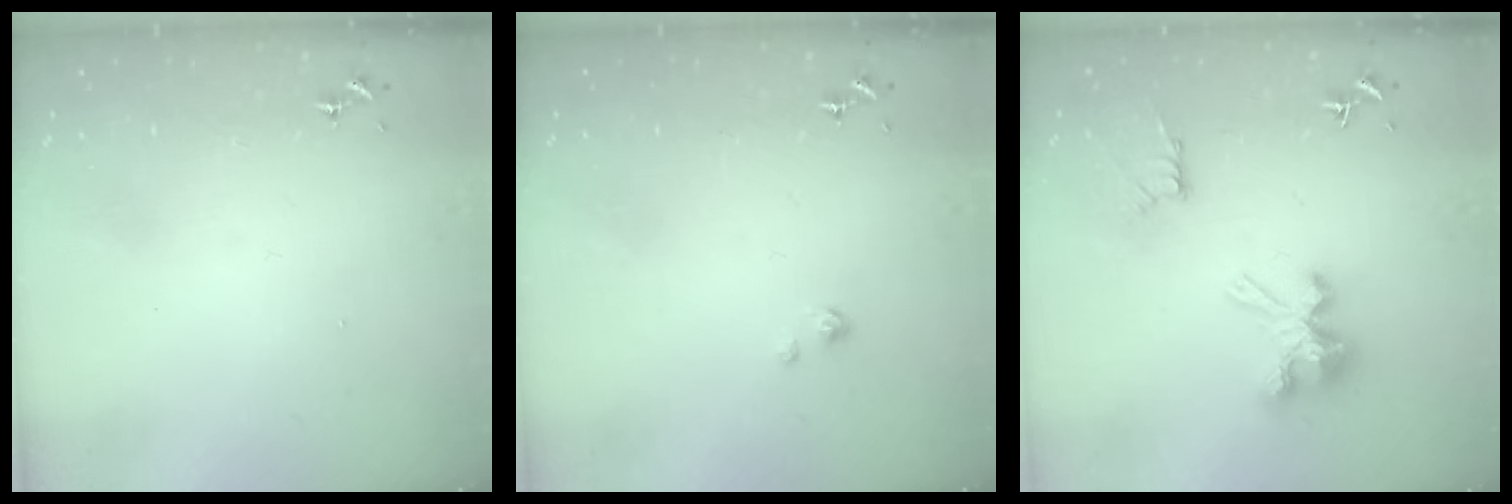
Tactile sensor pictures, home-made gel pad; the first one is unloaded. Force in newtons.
{"total": 1.0, "press": 1.0, "slide": 0.2}
{"total": 10.2, "press": 10.2, "slide": 0.1}